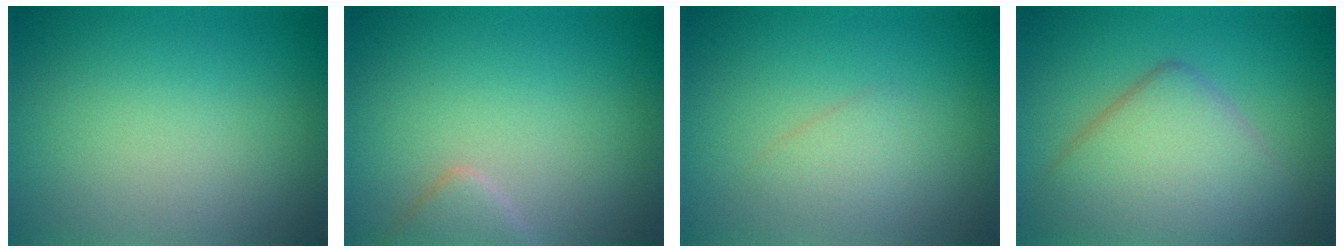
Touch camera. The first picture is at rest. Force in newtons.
{"total": 2.0, "press": 2.0, "slide": 0.1}
{"total": 1.4, "press": 1.4, "slide": 0.1}
{"total": 6.7, "press": 6.7, "slide": 0.2}